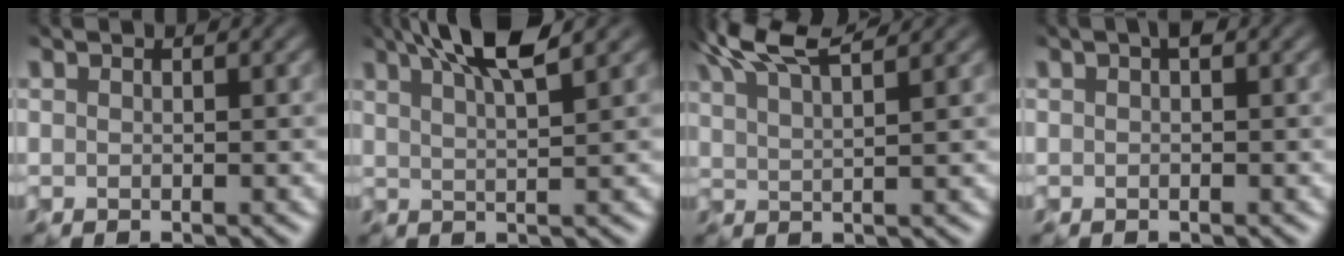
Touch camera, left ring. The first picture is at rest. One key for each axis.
{"total": 6.0, "fx": 3.4, "fy": 1.3, "fz": 4.7, "tx": -0.073, "ty": 0.017, "tz": 0.059}
{"total": 6.5, "fx": 4.5, "fy": 1.9, "fz": 4.3, "tx": -0.083, "ty": 0.028, "tz": 0.066}
{"total": 0.6, "fx": 0.0, "fy": 0.3, "fz": 0.6, "tx": -0.012, "ty": 0.004, "tz": 0.004}